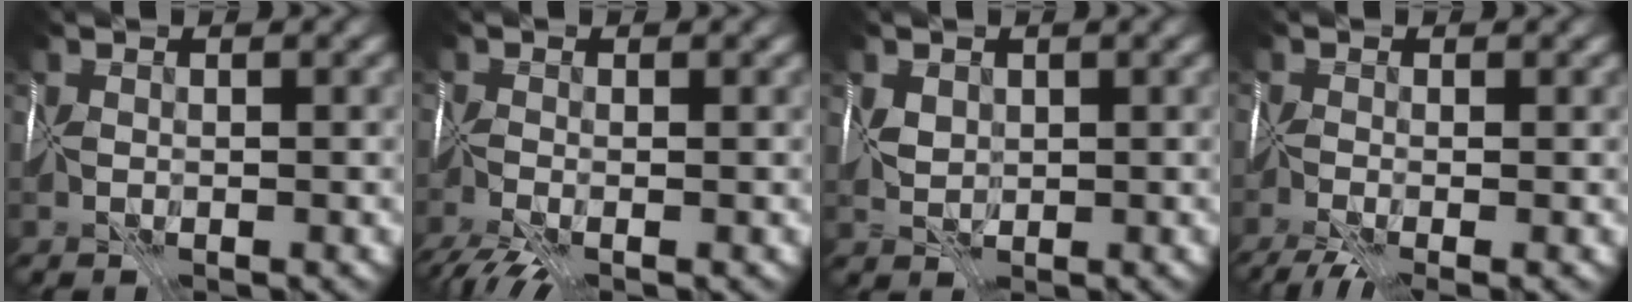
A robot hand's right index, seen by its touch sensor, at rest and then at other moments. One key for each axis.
{"total": 4.2, "fx": -3.1, "fy": 1.2, "fz": 2.5, "tx": -0.053, "ty": -0.029, "tz": -0.048}
{"total": 2.0, "fx": 0.9, "fy": 1.5, "fz": 0.8, "tx": -0.015, "ty": 0.007, "tz": 0.016}
{"total": 5.7, "fx": -3.8, "fy": 1.7, "fz": 3.8, "tx": -0.073, "ty": -0.034, "tz": -0.052}